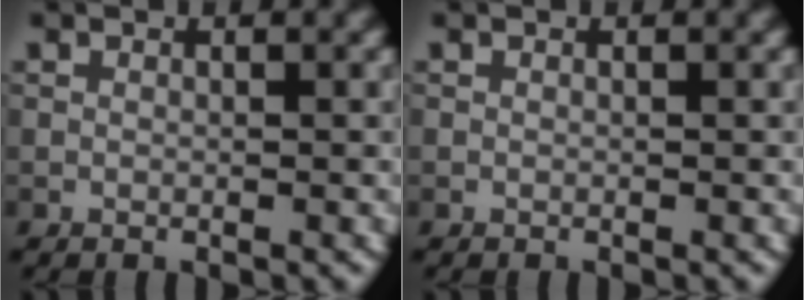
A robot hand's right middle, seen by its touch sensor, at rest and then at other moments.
{"total": 0.0}